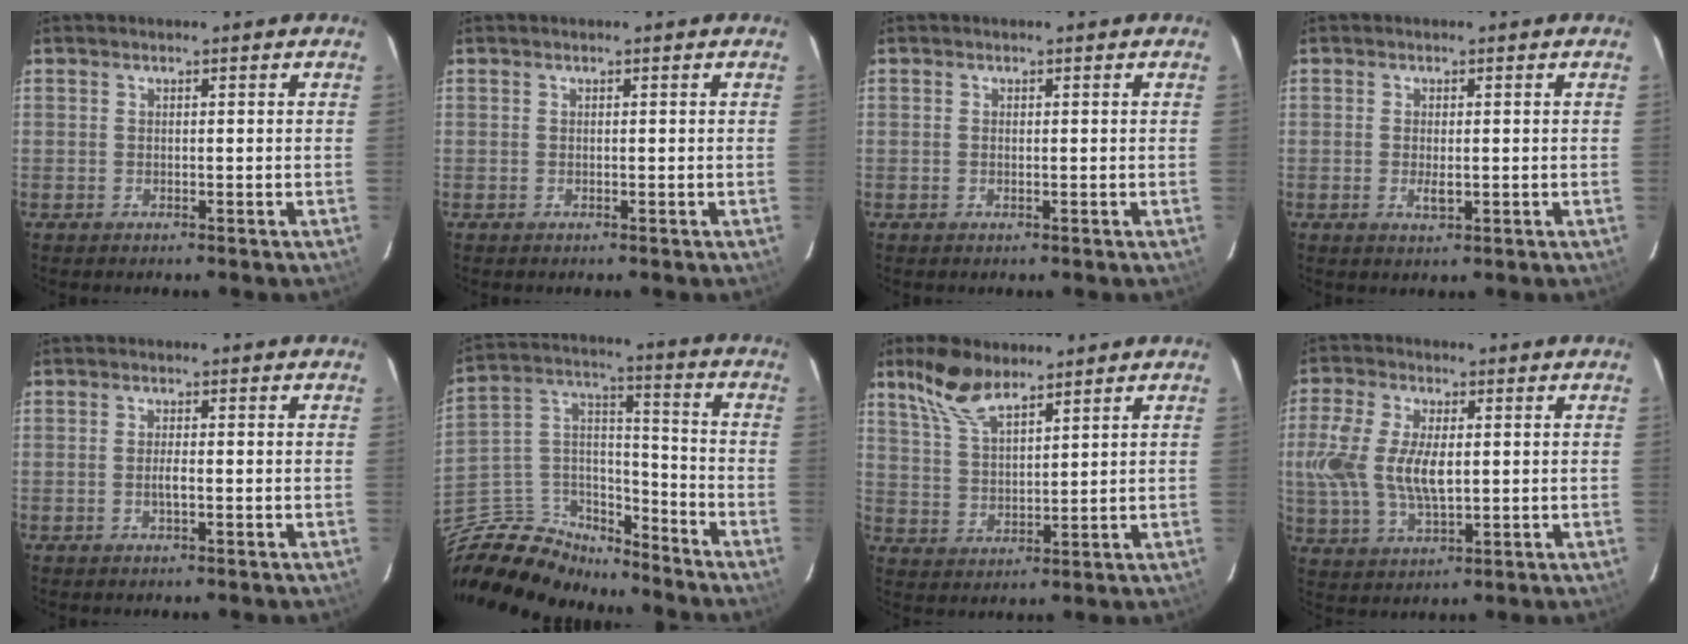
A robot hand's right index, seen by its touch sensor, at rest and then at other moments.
{"total": 0.0}
{"total": 0.6, "force": [0.2, 0.3, 0.5], "torque": [-0.010, 0.001, 0.001]}
{"total": 2.6, "force": [-0.4, 1.2, 2.3], "torque": [-0.042, -0.004, -0.005]}
{"total": 1.9, "force": [-0.4, 0.4, 1.9], "torque": [-0.037, 0.000, -0.008]}
{"total": 16.0, "force": [-13.2, 7.7, 4.7], "torque": [-0.124, 0.063, -0.229]}
{"total": 8.9, "force": [6.6, 3.2, 5.0], "torque": [-0.103, 0.015, 0.133]}
{"total": 11.9, "force": [0.5, 5.9, 10.3], "torque": [-0.218, -0.001, 0.013]}